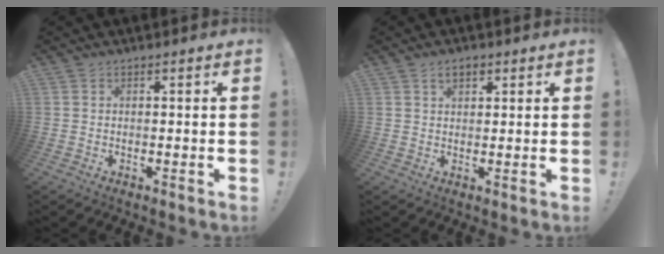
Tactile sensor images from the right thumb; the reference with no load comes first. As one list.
[{"total": 3.3, "force": [1.6, 2.0, 2.1], "torque": [-0.029, -0.001, 0.028]}]